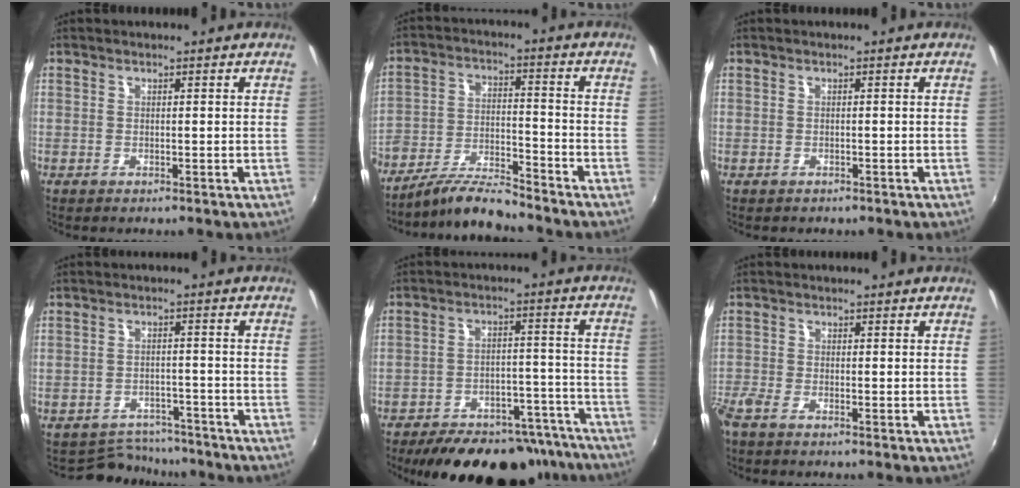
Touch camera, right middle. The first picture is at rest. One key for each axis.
{"total": 9.8, "fx": -8.8, "fy": 1.1, "fz": 4.1, "tx": -0.083, "ty": -0.002, "tz": -0.166}
{"total": 0.8, "fx": -0.5, "fy": 0.6, "fz": 0.0, "tx": -0.002, "ty": 0.000, "tz": -0.006}
{"total": 6.8, "fx": -6.3, "fy": 2.6, "fz": -0.2, "tx": -0.009, "ty": 0.015, "tz": -0.090}
{"total": 24.7, "fx": -20.6, "fy": 9.5, "fz": 9.8, "tx": -0.168, "ty": 0.028, "tz": -0.253}
{"total": 3.0, "fx": -2.4, "fy": 0.7, "fz": 1.6, "tx": -0.045, "ty": -0.009, "tz": -0.052}